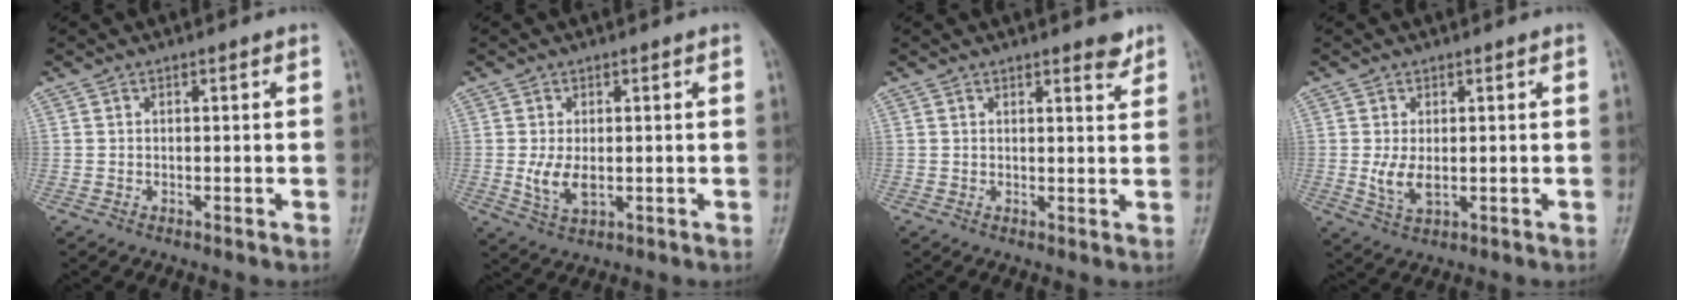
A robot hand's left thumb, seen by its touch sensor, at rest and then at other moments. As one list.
[{"total": 4.3, "force": [0.0, 2.5, 3.6], "torque": [-0.068, -0.011, 0.006]}, {"total": 3.0, "force": [2.3, 0.9, 1.7], "torque": [-0.011, -0.016, 0.029]}, {"total": 4.5, "force": [0.2, 2.5, 3.8], "torque": [-0.072, -0.013, 0.010]}]